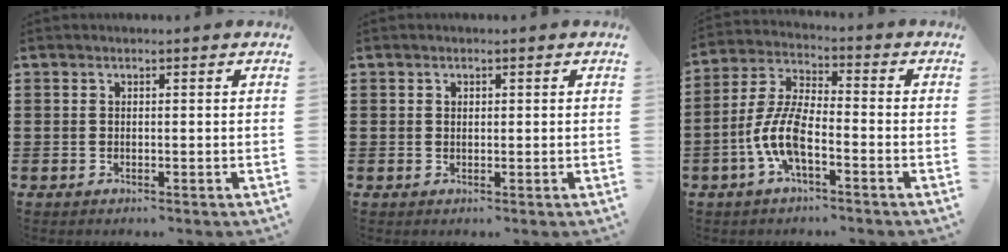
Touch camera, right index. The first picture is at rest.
{"total": 0.6, "force": [0.3, 0.5, 0.2], "torque": [-0.005, 0.004, 0.005]}
{"total": 8.1, "force": [-3.2, 2.8, 6.9], "torque": [-0.172, -0.012, -0.068]}